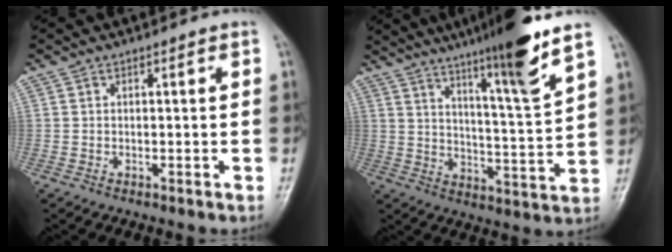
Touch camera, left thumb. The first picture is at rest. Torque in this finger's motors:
{"motor_torque": [2.65, 0.75, 1.54, -1.08, 0.33]}